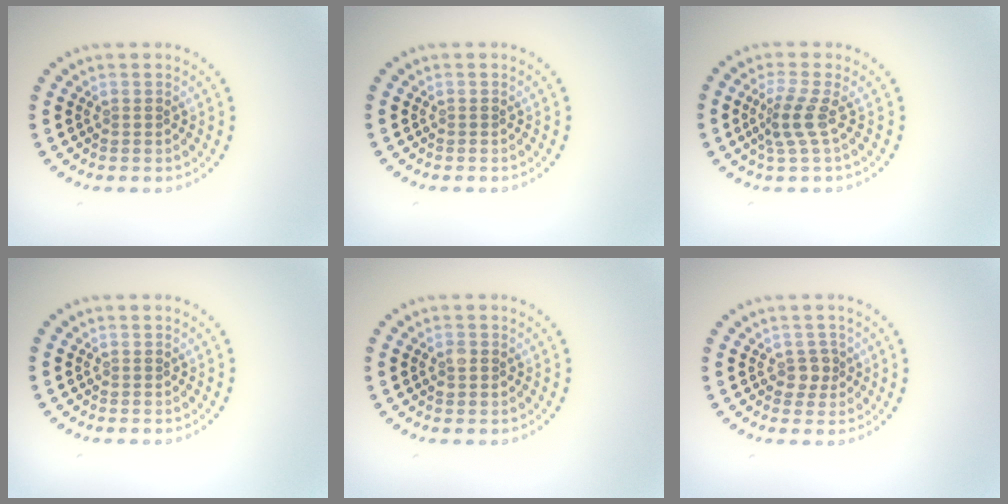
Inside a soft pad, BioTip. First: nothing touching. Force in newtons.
{"total": 0.0}
{"total": 2.5, "press": 1.8, "slide": 1.7}
{"total": 0.0}
{"total": 1.4, "press": 1.4, "slide": 0.0}
{"total": 1.6, "press": 1.4, "slide": 0.8}